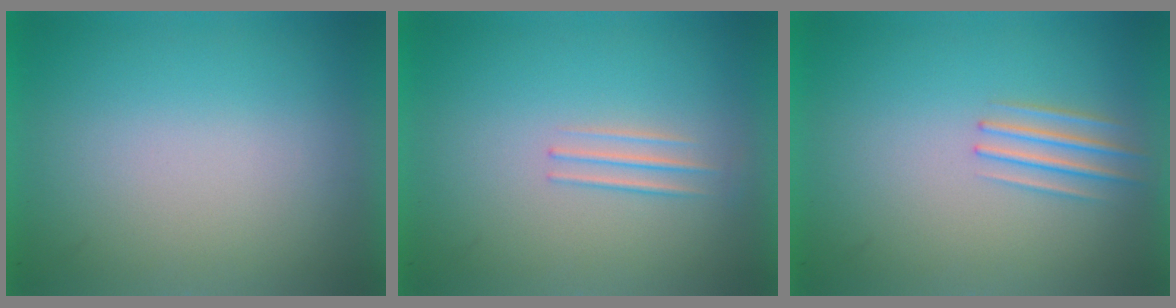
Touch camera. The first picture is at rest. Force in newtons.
{"total": 1.4}
{"total": 1.9}